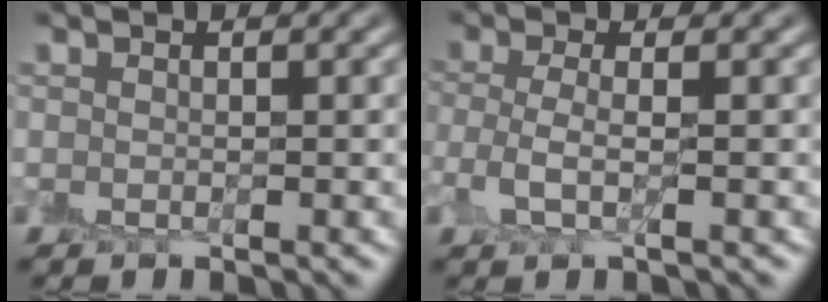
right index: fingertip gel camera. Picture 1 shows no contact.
{"total": 2.1, "force": [-0.4, 0.8, 1.9], "torque": [-0.053, -0.002, -0.011]}